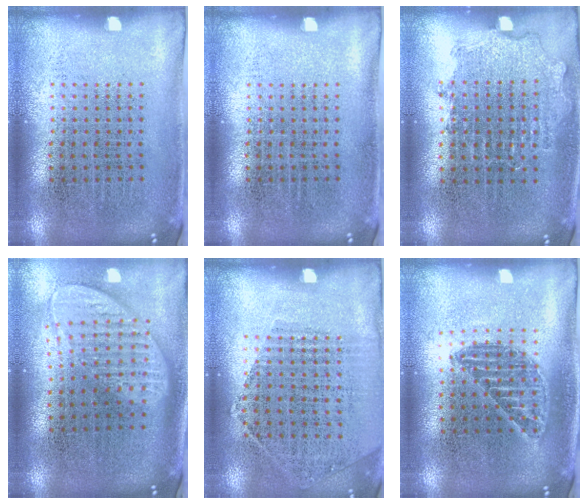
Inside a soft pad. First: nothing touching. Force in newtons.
{"total": 0.0}
{"total": 0.8, "press": 0.7, "slide": 0.2}
{"total": 2.0, "press": 1.5, "slide": 1.2}
{"total": 1.1, "press": 0.9, "slide": 0.5}
{"total": 1.2, "press": 1.1, "slide": 0.5}